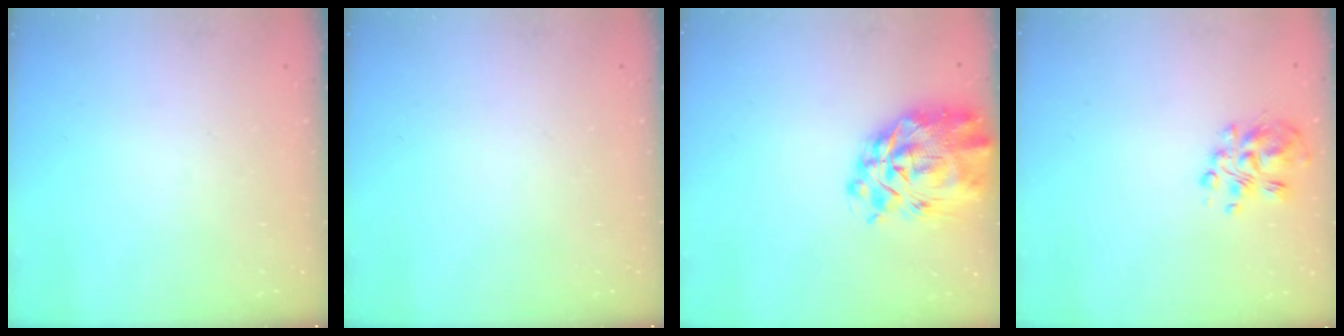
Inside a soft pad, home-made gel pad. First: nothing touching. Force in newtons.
{"total": 0.0}
{"total": 10.8, "press": 10.1, "slide": 4.0}
{"total": 7.6, "press": 7.4, "slide": 1.7}